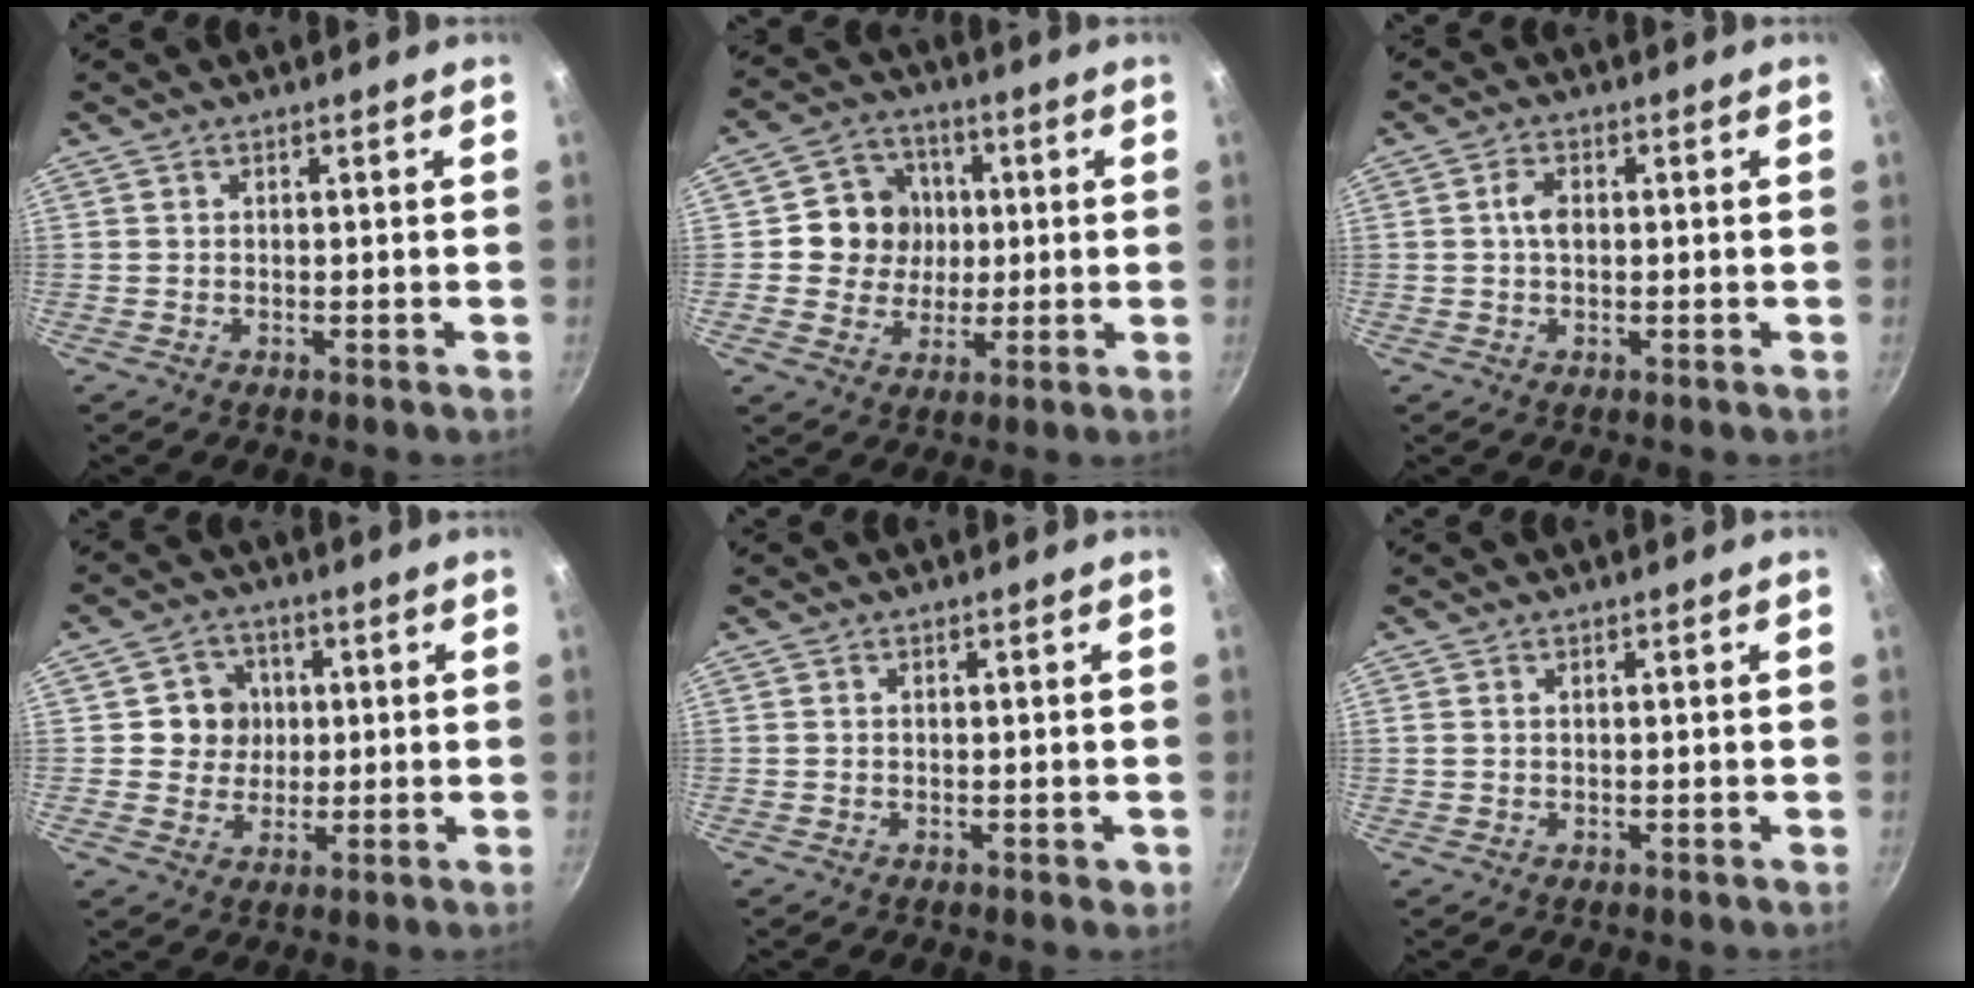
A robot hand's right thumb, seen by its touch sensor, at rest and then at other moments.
{"total": 10.1, "force": [1.0, 9.4, 3.3], "torque": [-0.013, 0.007, 0.007]}
{"total": 3.0, "force": [0.2, 1.9, 2.3], "torque": [-0.038, 0.007, 0.001]}
{"total": 7.5, "force": [0.9, 7.0, 2.4], "torque": [0.000, 0.003, 0.007]}
{"total": 1.2, "force": [-0.2, 0.8, 0.9], "torque": [-0.008, 0.002, -0.002]}
{"total": 0.6, "force": [0.3, 0.4, 0.4], "torque": [-0.009, 0.001, 0.005]}